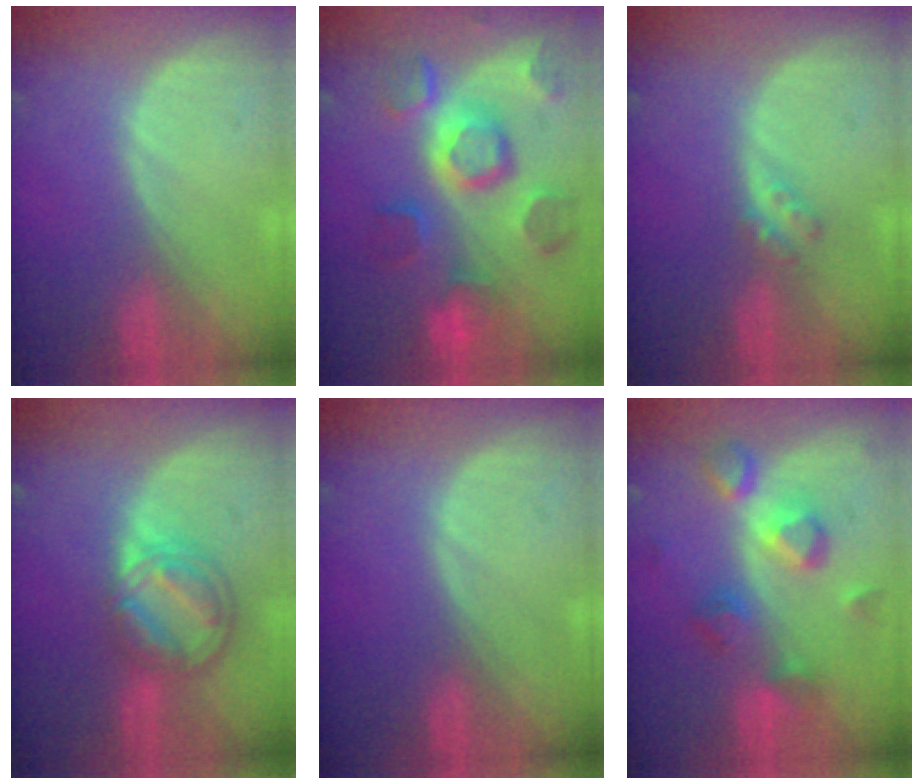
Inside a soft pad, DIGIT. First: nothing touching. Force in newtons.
{"total": 11.5, "press": 10.0, "slide": 5.6}
{"total": 2.5, "press": 2.1, "slide": 1.4}
{"total": 8.4, "press": 7.1, "slide": 4.5}
{"total": 0.0}
{"total": 7.4, "press": 7.4, "slide": 0.8}